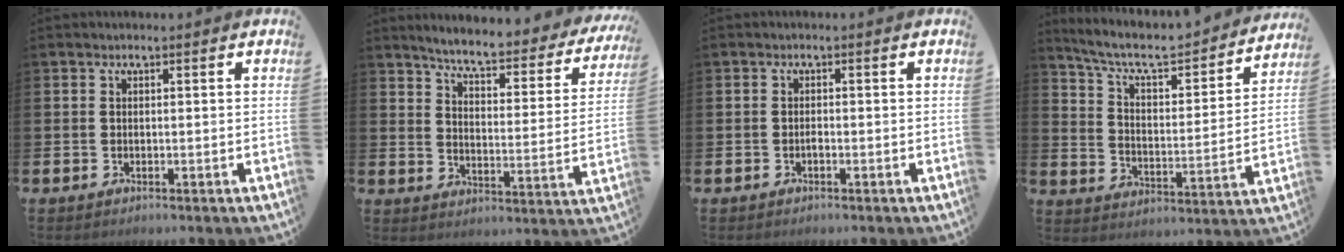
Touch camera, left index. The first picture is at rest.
{"total": 5.6, "force": [5.2, 0.5, 2.2], "torque": [-0.065, -0.044, 0.081]}
{"total": 0.6, "force": [-0.4, 0.2, 0.4], "torque": [-0.007, -0.005, -0.007]}
{"total": 7.6, "force": [6.6, 1.9, 3.1], "torque": [-0.092, -0.048, 0.108]}